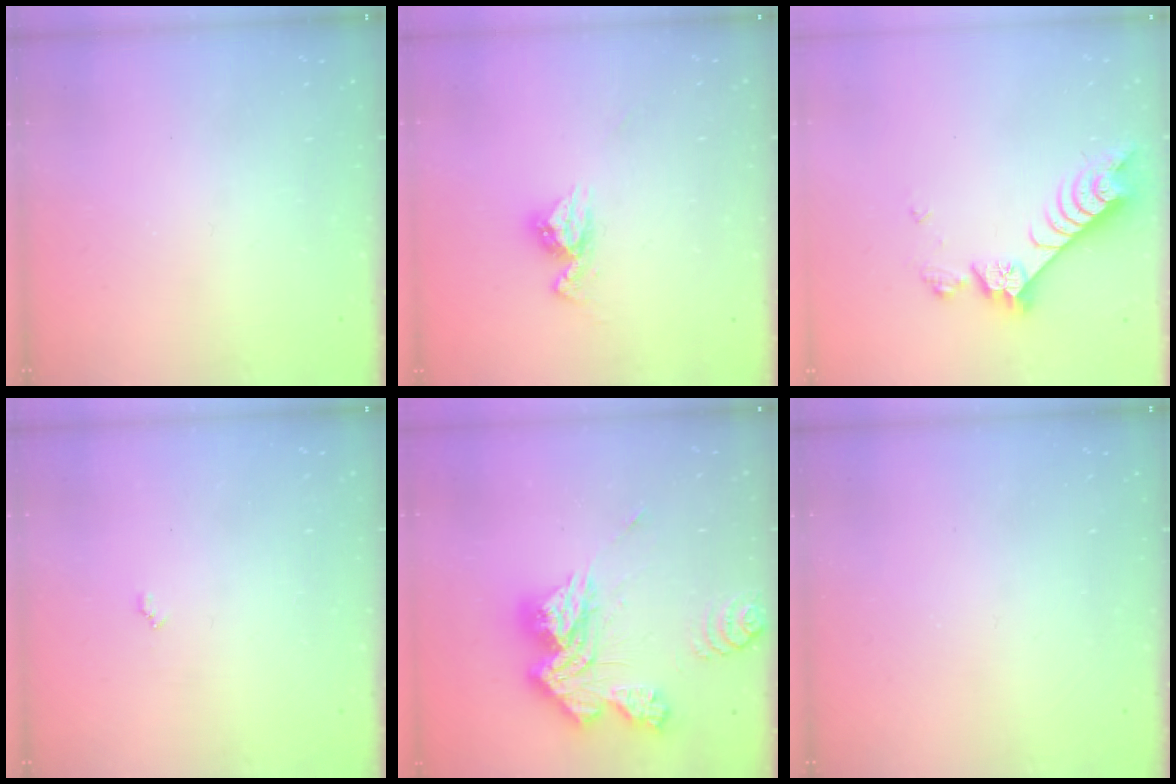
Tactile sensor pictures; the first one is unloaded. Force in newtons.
{"total": 8.7, "press": 8.6, "slide": 0.7}
{"total": 7.6, "press": 7.6, "slide": 0.8}
{"total": 3.7, "press": 3.7, "slide": 0.4}
{"total": 20.4, "press": 20.3, "slide": 1.9}
{"total": 0.0}